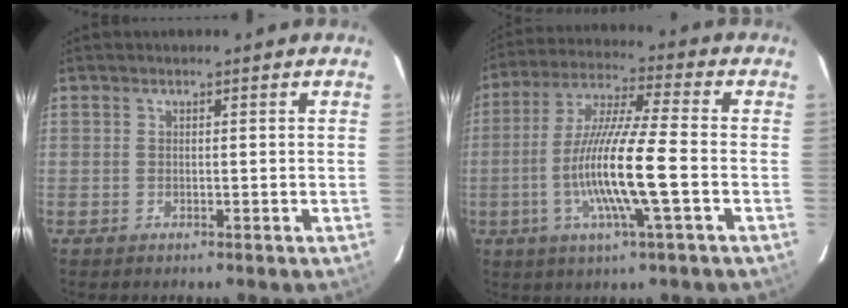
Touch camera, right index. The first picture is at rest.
{"total": 13.5, "force": [-3.0, 0.0, 13.1], "torque": [-0.256, -0.008, -0.062]}